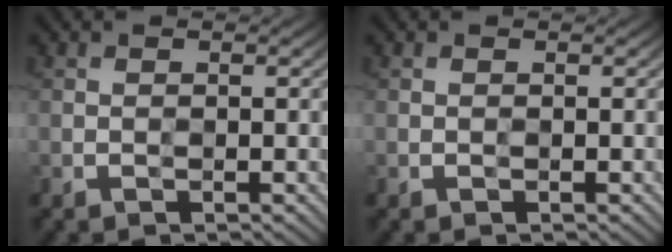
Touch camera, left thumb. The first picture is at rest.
{"total": 0.0}